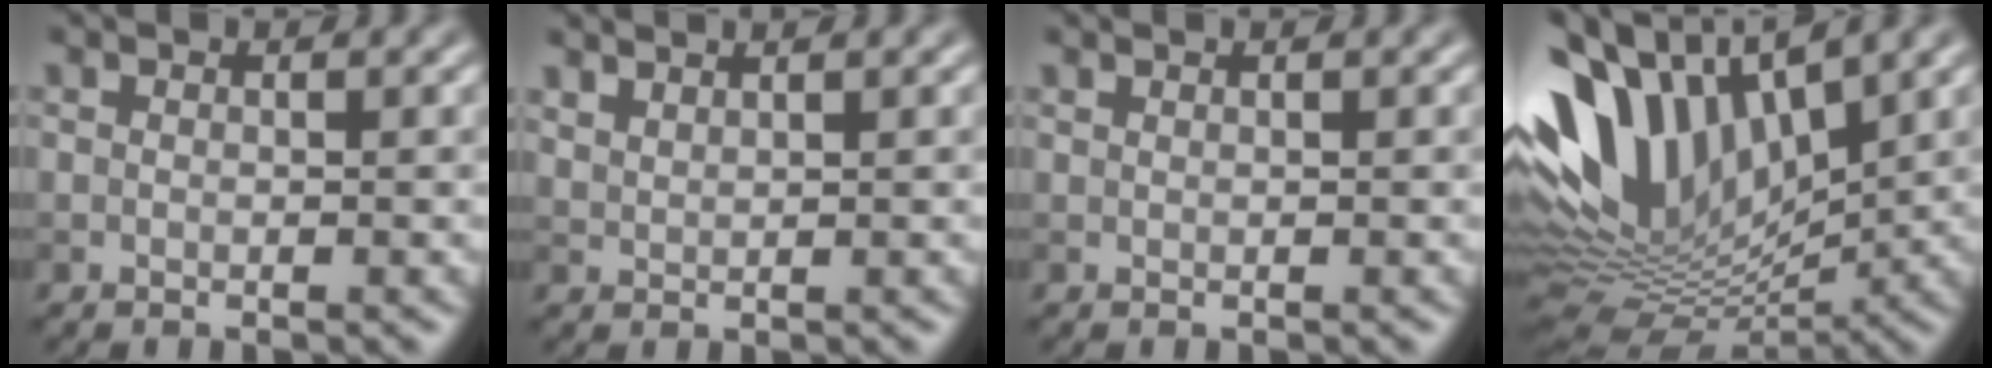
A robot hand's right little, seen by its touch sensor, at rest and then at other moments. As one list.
[{"total": 1.8, "force": [1.7, 0.4, 0.6], "torque": [-0.004, 0.001, 0.023]}, {"total": 0.0}, {"total": 13.8, "force": [4.8, 7.7, 10.4], "torque": [-0.235, 0.020, 0.082]}]